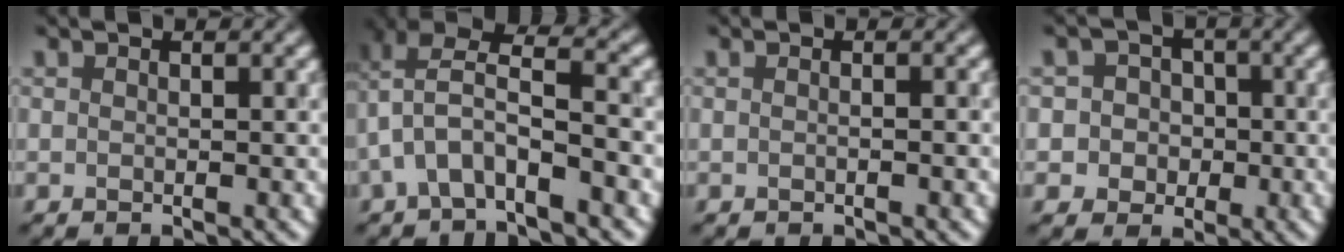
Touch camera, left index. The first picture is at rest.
{"total": 4.9, "force": [-1.5, 2.2, 4.1], "torque": [-0.086, 0.018, -0.026]}
{"total": 1.0, "force": [-0.1, 0.6, 0.8], "torque": [0.006, -0.011, -0.016]}
{"total": 4.0, "force": [-0.4, 4.0, 0.6], "torque": [0.014, 0.024, -0.021]}